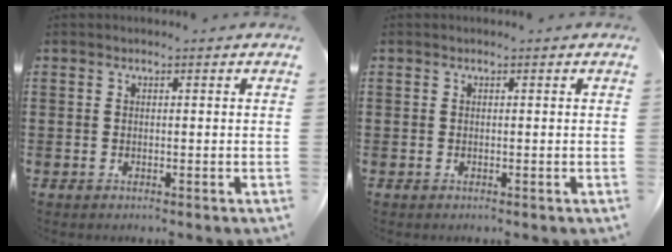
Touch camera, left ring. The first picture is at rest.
{"total": 0.0}